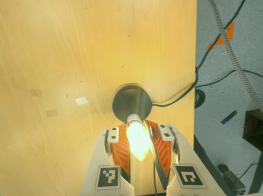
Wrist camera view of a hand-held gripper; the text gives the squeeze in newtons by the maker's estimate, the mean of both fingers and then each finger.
{"total": 21.8, "left": 19.2, "right": 24.5}